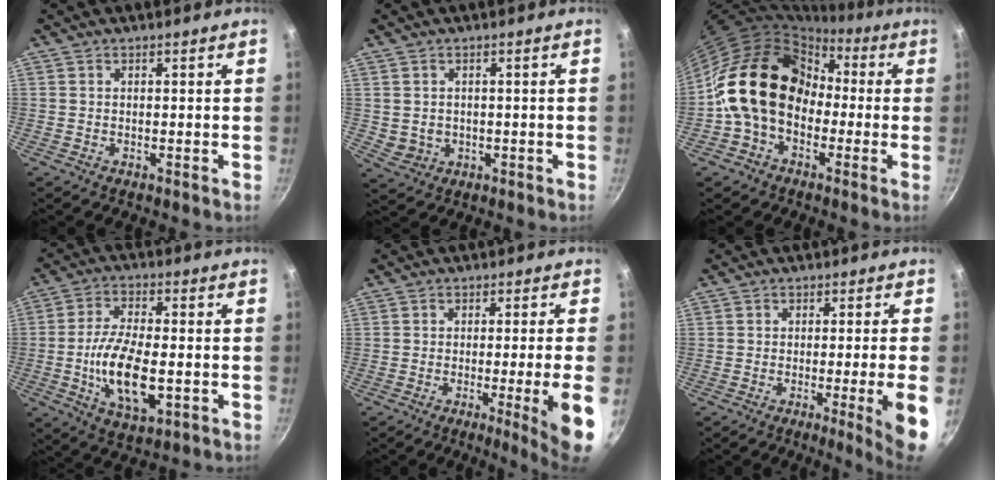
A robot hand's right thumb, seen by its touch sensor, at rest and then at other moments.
{"total": 3.5, "force": [0.0, 3.1, 1.6], "torque": [-0.020, 0.006, 0.014]}
{"total": 17.6, "force": [-1.0, 13.7, 11.0], "torque": [-0.159, 0.056, -0.030]}
{"total": 13.2, "force": [-2.6, 5.8, 11.6], "torque": [-0.216, 0.006, -0.049]}
{"total": 9.9, "force": [-2.8, -0.3, 9.5], "torque": [-0.131, 0.006, -0.034]}
{"total": 8.9, "force": [-2.6, -0.3, 8.5], "torque": [-0.116, 0.005, -0.032]}